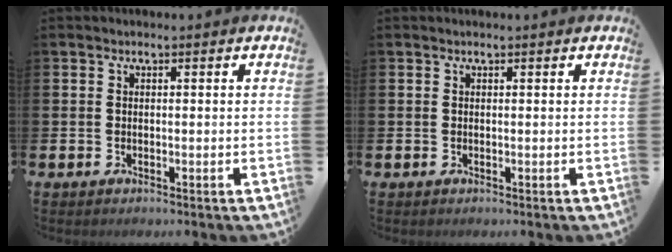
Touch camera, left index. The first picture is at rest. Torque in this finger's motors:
{"motor_torque": [0.50, -0.80, 0.00, 0.00]}